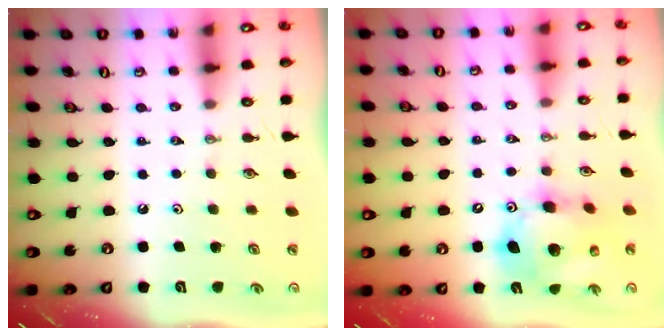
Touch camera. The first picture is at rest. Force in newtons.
{"total": 16.2, "press": 16.0, "slide": 2.7}